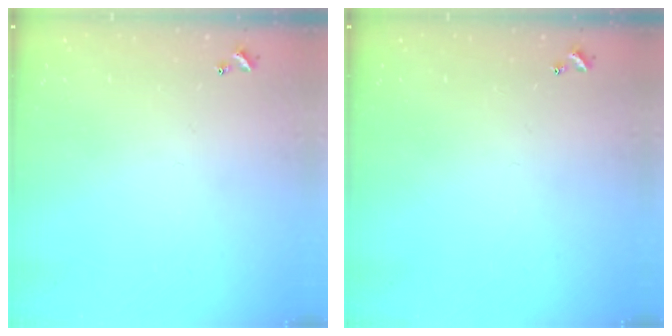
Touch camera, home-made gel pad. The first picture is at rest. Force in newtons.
{"total": 0.0}